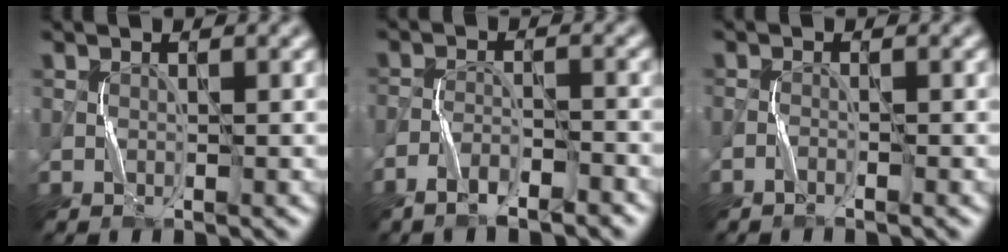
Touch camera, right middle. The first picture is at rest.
{"total": 4.1, "force": [-3.5, 0.9, 1.9], "torque": [-0.036, -0.001, -0.058]}
{"total": 0.9, "force": [-0.8, -0.3, 0.2], "torque": [-0.008, 0.002, -0.016]}